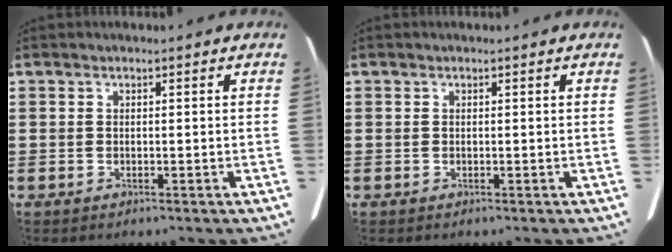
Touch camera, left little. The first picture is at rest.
{"total": 0.0}